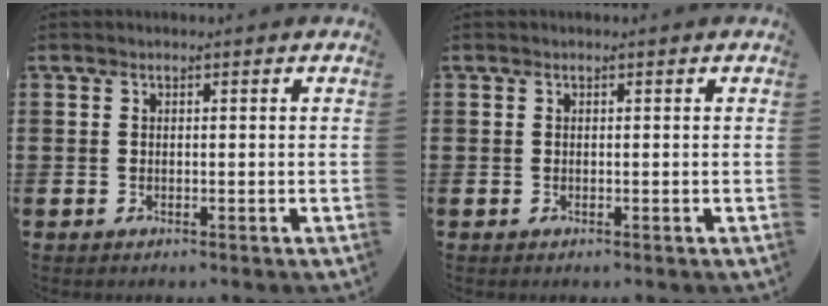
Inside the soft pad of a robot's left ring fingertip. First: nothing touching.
{"total": 0.0}